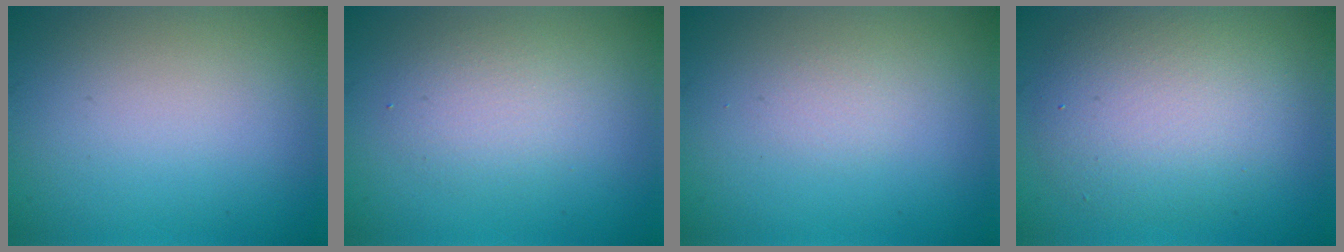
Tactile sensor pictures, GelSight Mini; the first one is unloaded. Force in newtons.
{"total": 2.4, "press": 2.4, "slide": 0.3}
{"total": 0.9, "press": 0.9, "slide": 0.0}
{"total": 6.0, "press": 6.0, "slide": 0.6}